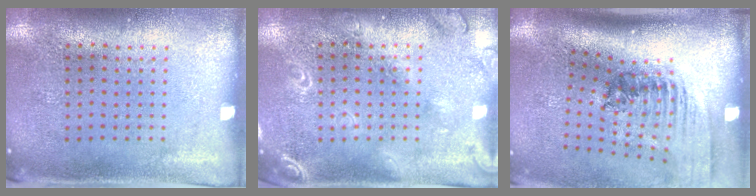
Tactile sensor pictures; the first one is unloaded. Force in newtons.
{"total": 1.8, "press": 1.8, "slide": 0.5}
{"total": 2.4, "press": 1.7, "slide": 1.7}